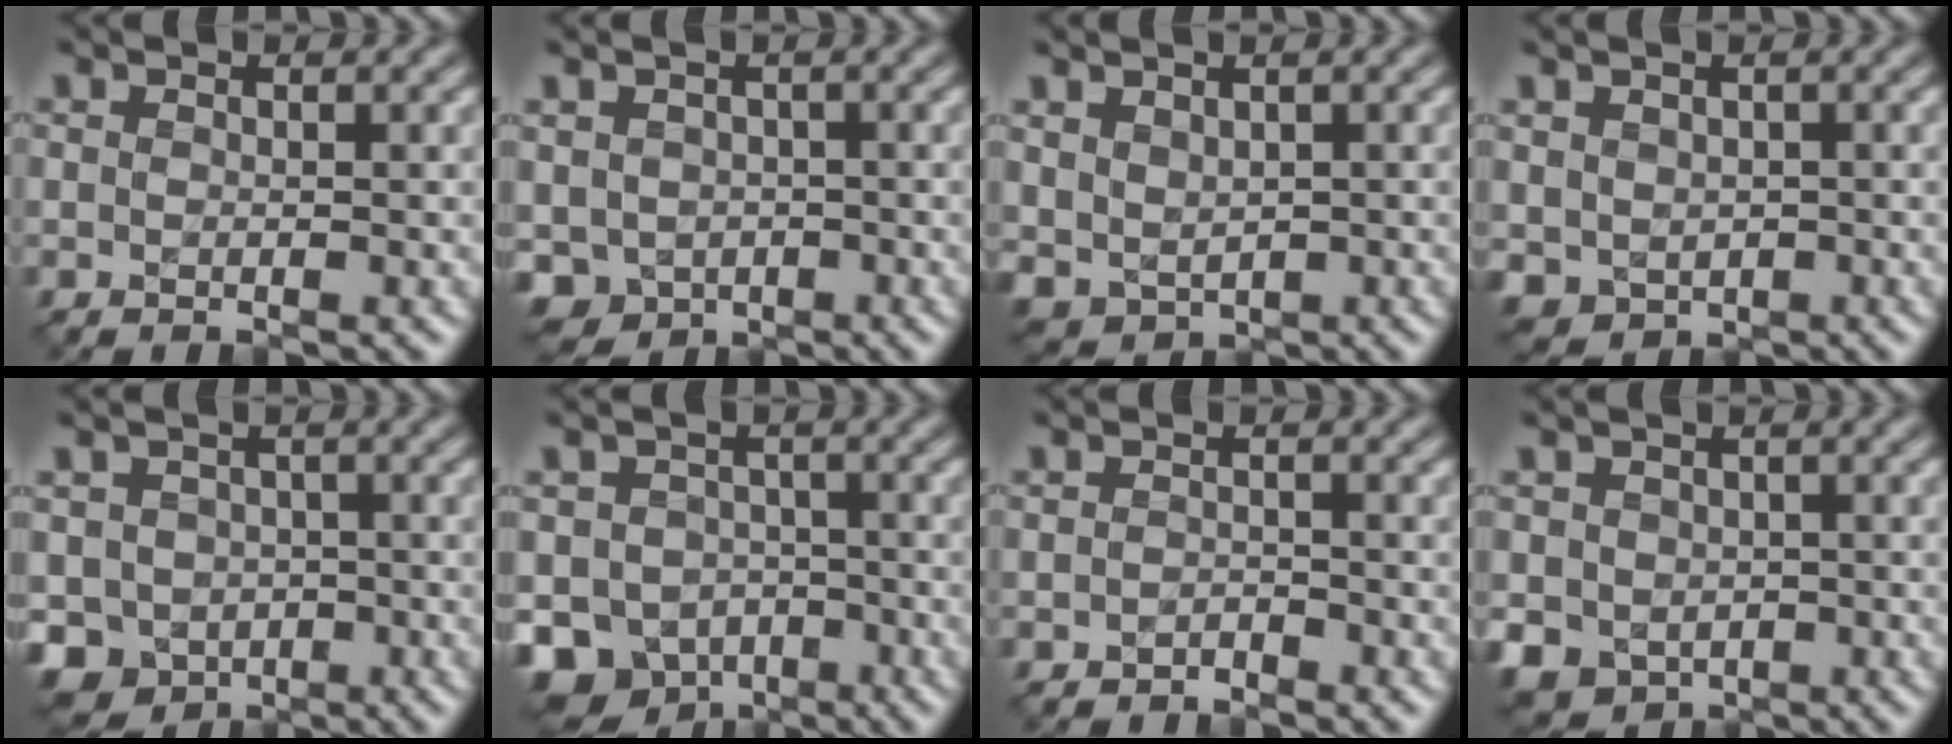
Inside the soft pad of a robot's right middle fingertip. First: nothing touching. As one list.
[{"total": 4.0, "force": [-1.1, 3.5, 1.6], "torque": [-0.033, -0.008, -0.024]}, {"total": 2.6, "force": [0.9, 2.1, 1.2], "torque": [-0.030, -0.007, 0.023]}, {"total": 2.5, "force": [0.1, 2.3, 0.9], "torque": [-0.025, -0.006, 0.005]}, {"total": 5.7, "force": [-2.1, 4.9, 2.0], "torque": [-0.026, -0.005, -0.040]}, {"total": 7.3, "force": [-3.7, 5.8, 2.4], "torque": [-0.025, -0.011, -0.066]}, {"total": 0.8, "force": [-0.7, 0.3, 0.2], "torque": [-0.001, 0.004, -0.013]}, {"total": 4.3, "force": [-1.0, 3.8, 1.8], "torque": [-0.040, -0.012, -0.018]}]